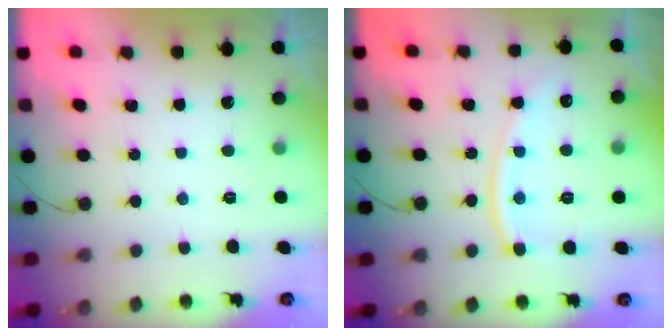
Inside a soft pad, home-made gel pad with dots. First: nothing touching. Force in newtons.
{"total": 12.4, "press": 12.3, "slide": 1.0}